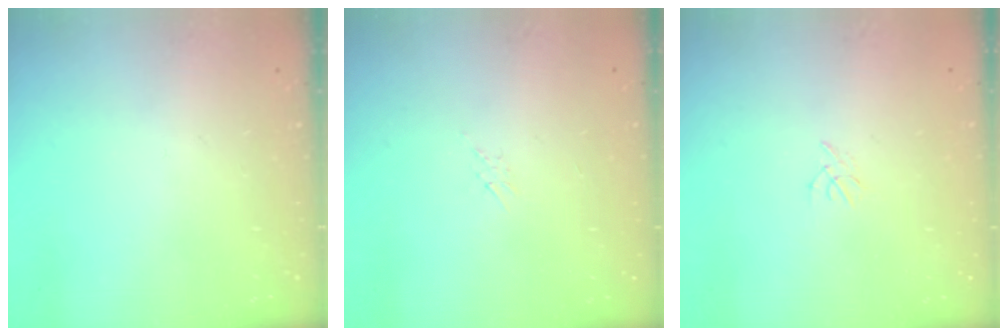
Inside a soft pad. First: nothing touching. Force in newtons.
{"total": 2.6, "press": 2.6, "slide": 0.2}
{"total": 1.3, "press": 1.2, "slide": 0.4}